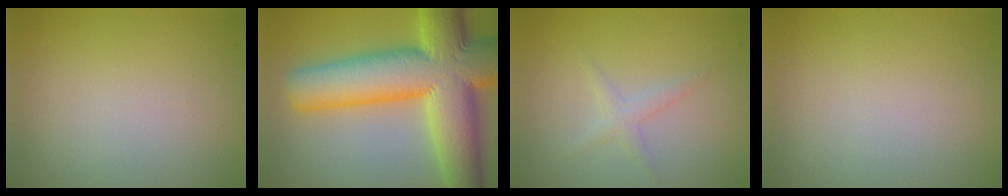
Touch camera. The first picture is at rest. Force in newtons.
{"total": 15.0, "press": 15.0, "slide": 0.4}
{"total": 1.3, "press": 1.3, "slide": 0.1}
{"total": 0.0}